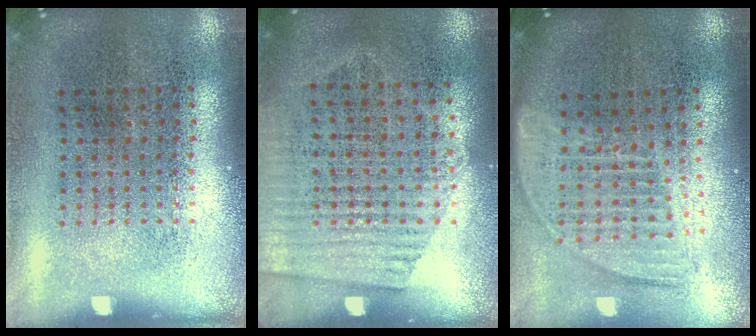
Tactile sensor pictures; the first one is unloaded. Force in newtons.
{"total": 1.5, "press": 1.2, "slide": 0.8}
{"total": 1.7, "press": 1.4, "slide": 0.9}